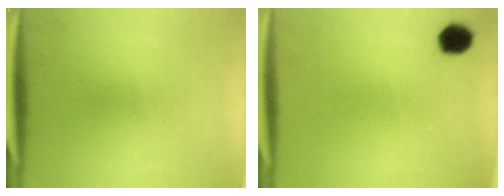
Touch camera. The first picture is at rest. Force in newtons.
{"total": 3.2}